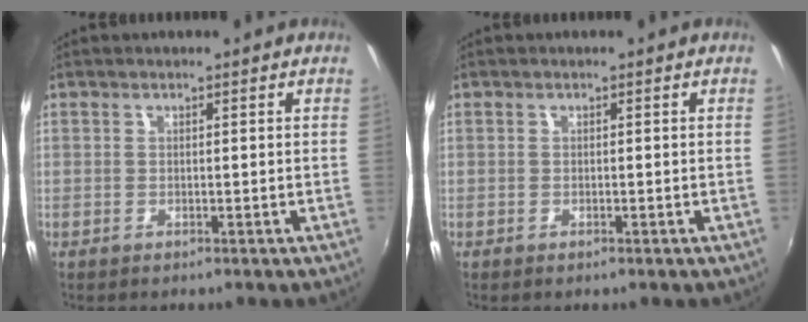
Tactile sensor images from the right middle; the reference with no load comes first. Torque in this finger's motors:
{"motor_torque": [-0.25, -0.01, 0.01, 0.00]}